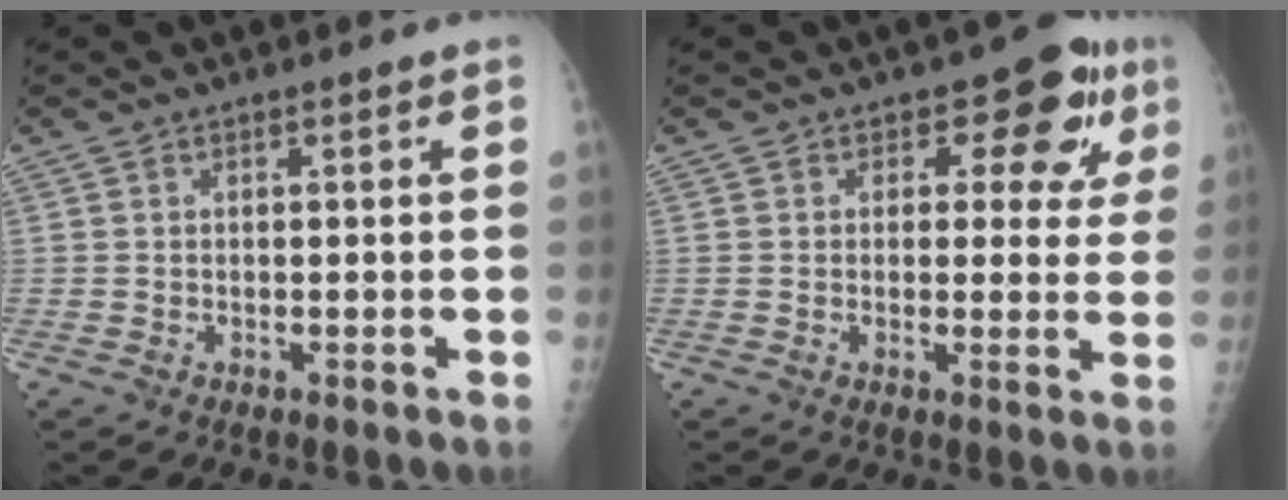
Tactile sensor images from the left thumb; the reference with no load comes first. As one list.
[{"total": 8.2, "force": [3.4, 5.3, 5.3], "torque": [-0.012, -0.004, 0.033]}]